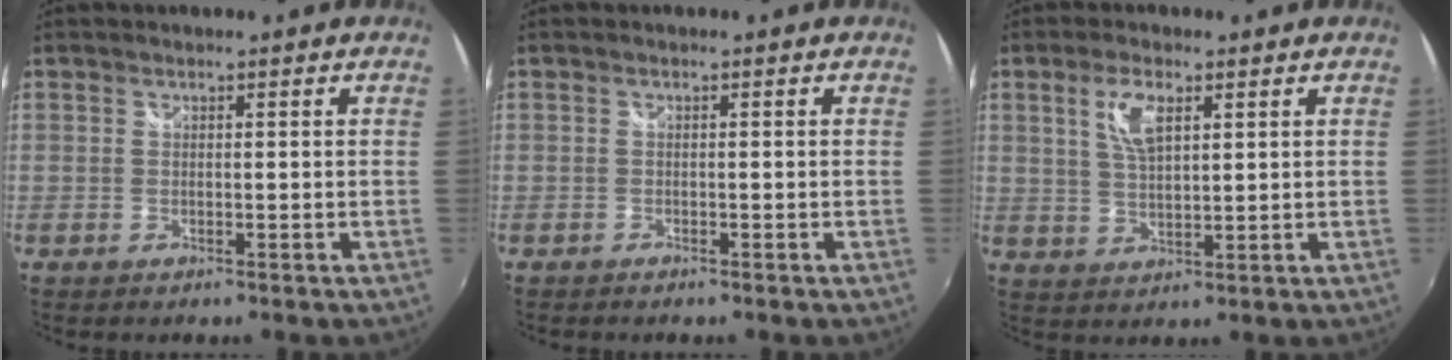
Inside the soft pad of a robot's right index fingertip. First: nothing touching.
{"total": 0.7, "force": [-0.6, 0.2, 0.2], "torque": [-0.007, -0.003, -0.013]}
{"total": 6.0, "force": [2.6, 2.4, 4.9], "torque": [-0.092, 0.004, 0.051]}